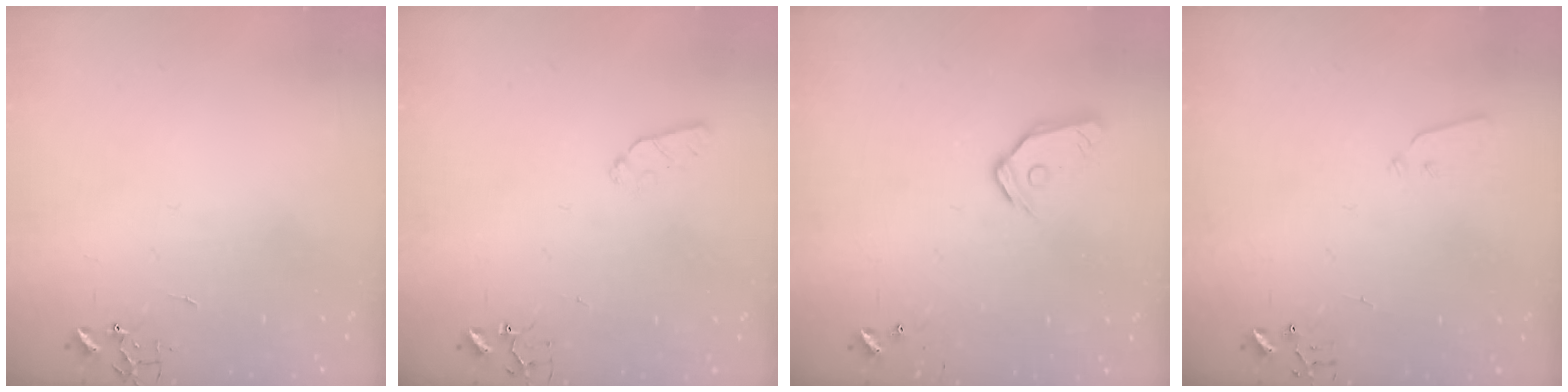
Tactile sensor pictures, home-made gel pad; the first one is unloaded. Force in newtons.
{"total": 5.0, "press": 4.9, "slide": 0.7}
{"total": 9.8, "press": 9.8, "slide": 0.9}
{"total": 3.5, "press": 3.4, "slide": 0.6}